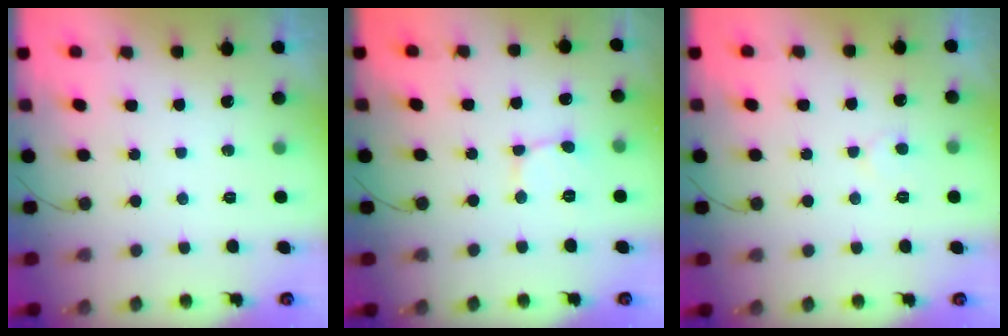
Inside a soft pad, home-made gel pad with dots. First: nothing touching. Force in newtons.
{"total": 2.3, "press": 2.3, "slide": 0.2}
{"total": 3.2, "press": 3.1, "slide": 0.3}